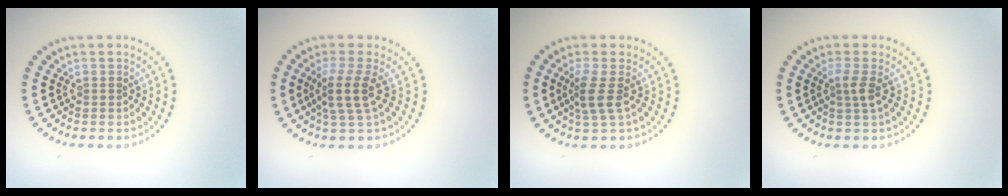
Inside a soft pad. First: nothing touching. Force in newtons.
{"total": 2.9, "press": 2.1, "slide": 2.0}
{"total": 2.5, "press": 1.9, "slide": 1.6}
{"total": 1.8, "press": 1.3, "slide": 1.2}